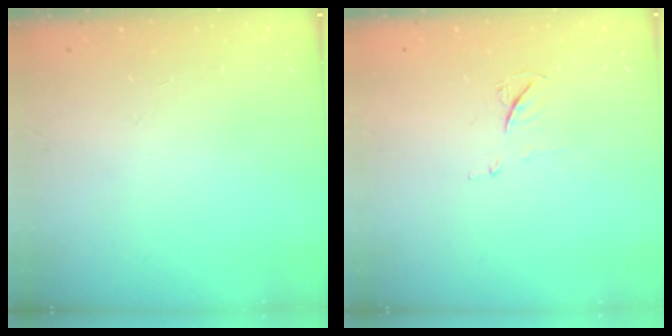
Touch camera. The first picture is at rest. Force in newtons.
{"total": 6.0, "press": 6.0, "slide": 0.7}